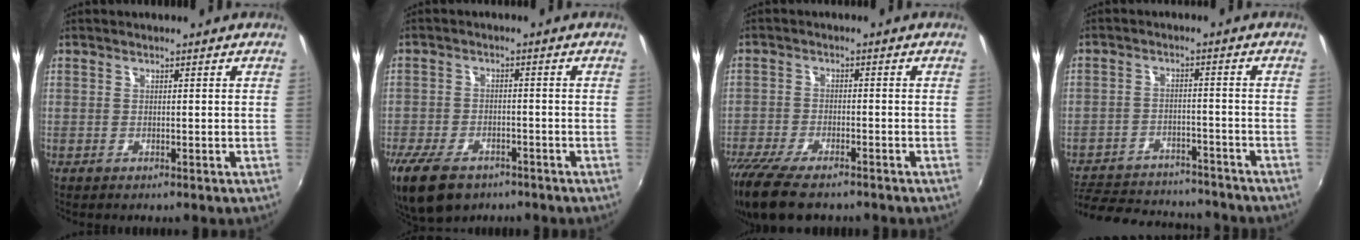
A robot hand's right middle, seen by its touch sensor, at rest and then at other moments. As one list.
[{"total": 11.5, "force": [-7.8, 5.9, 6.0], "torque": [-0.152, -0.027, -0.139]}, {"total": 13.3, "force": [-10.4, 4.1, 7.2], "torque": [-0.170, -0.049, -0.185]}, {"total": 19.4, "force": [-16.4, 7.4, 7.3], "torque": [-0.172, 0.005, -0.224]}]